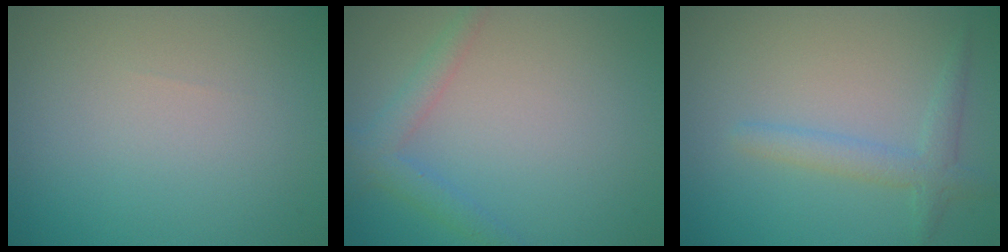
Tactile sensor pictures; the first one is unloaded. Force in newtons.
{"total": 2.3, "press": 2.3, "slide": 0.2}
{"total": 2.4, "press": 2.4, "slide": 0.2}